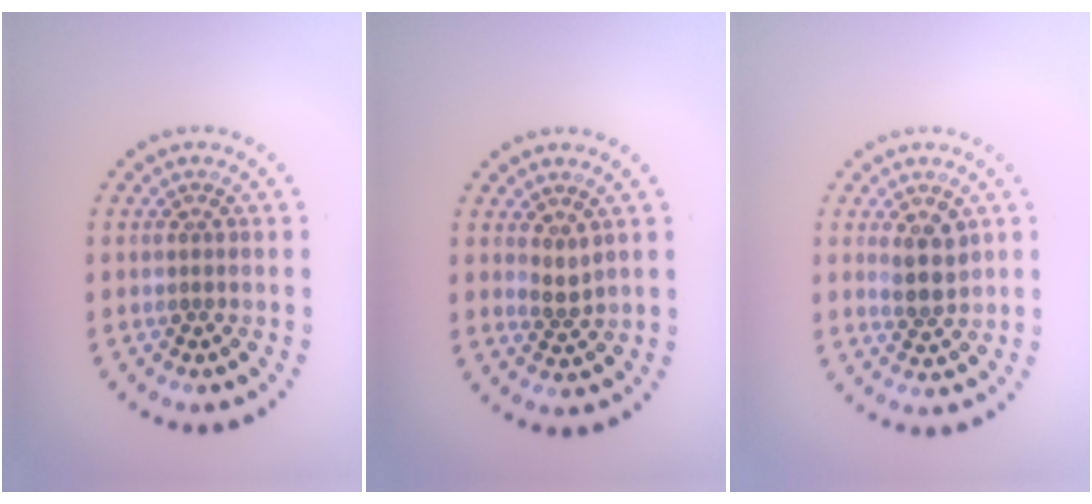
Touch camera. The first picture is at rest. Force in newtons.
{"total": 1.1, "press": 0.8, "slide": 0.8}
{"total": 2.4, "press": 2.2, "slide": 1.0}